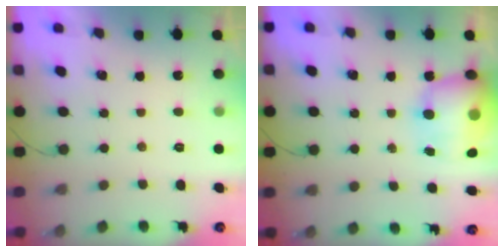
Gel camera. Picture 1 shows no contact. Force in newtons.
{"total": 14.6, "press": 14.3, "slide": 3.3}